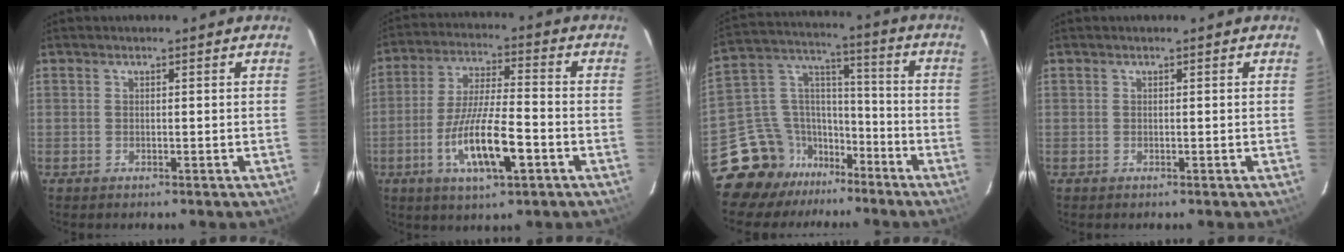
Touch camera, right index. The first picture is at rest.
{"total": 13.1, "force": [-5.1, 2.9, 11.7], "torque": [-0.232, -0.012, -0.090]}
{"total": 13.9, "force": [-10.4, 8.8, 2.5], "torque": [-0.077, 0.074, -0.176]}
{"total": 0.0}